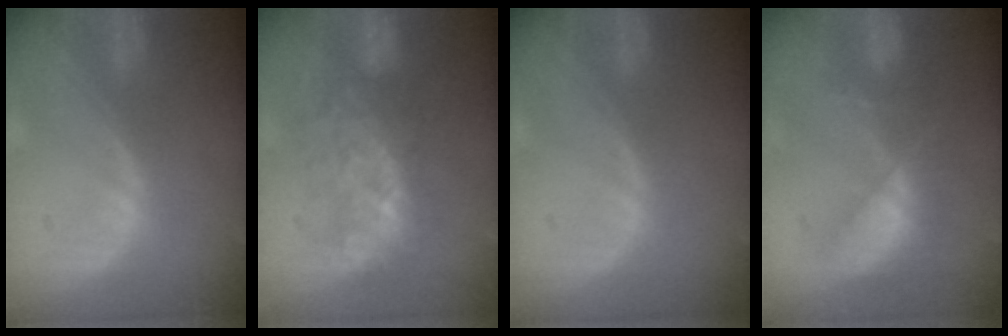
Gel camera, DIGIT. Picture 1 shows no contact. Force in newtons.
{"total": 7.6, "press": 7.3, "slide": 2.0}
{"total": 0.0}
{"total": 8.2, "press": 7.0, "slide": 4.3}